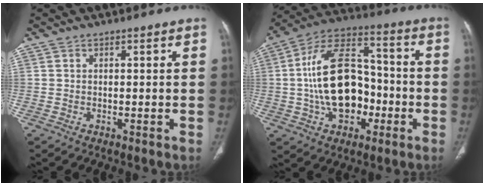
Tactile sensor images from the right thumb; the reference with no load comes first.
{"total": 19.4, "force": [-2.6, 12.1, 14.9], "torque": [-0.240, 0.041, -0.042]}